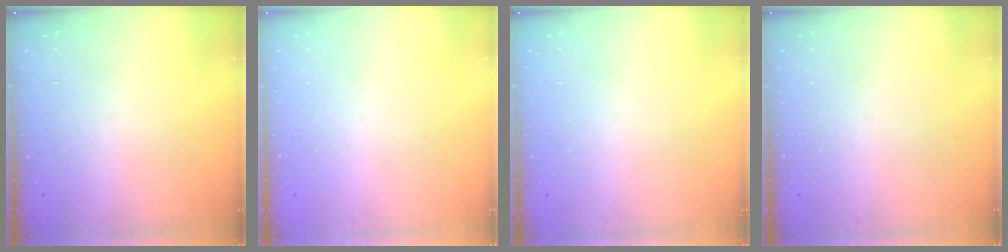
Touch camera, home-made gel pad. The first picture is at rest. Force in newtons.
{"total": 0.0}
{"total": 0.0}
{"total": 0.0}